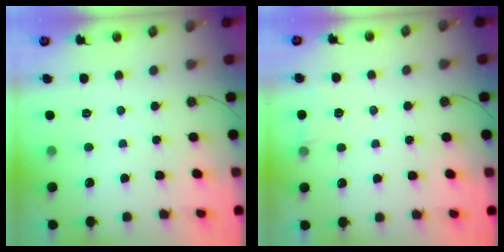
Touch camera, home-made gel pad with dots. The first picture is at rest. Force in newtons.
{"total": 5.6, "press": 3.7, "slide": 4.2}